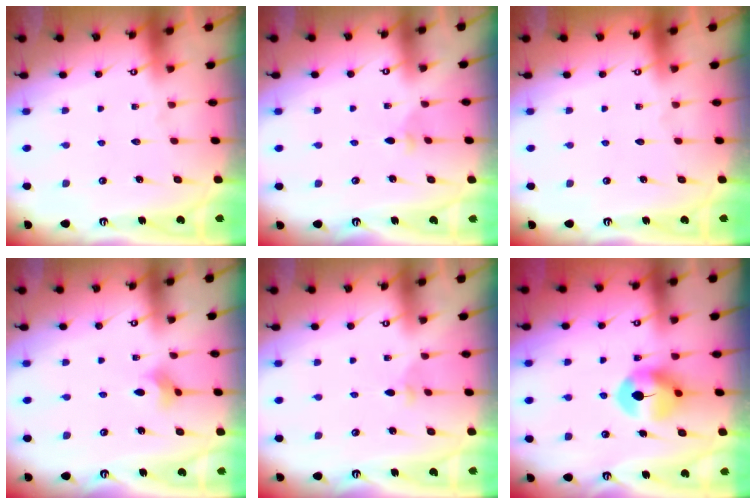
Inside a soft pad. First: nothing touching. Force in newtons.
{"total": 2.9, "press": 2.8, "slide": 0.6}
{"total": 0.0}
{"total": 2.8, "press": 2.8, "slide": 0.7}
{"total": 2.9, "press": 2.8, "slide": 0.6}
{"total": 7.4, "press": 7.4, "slide": 0.3}